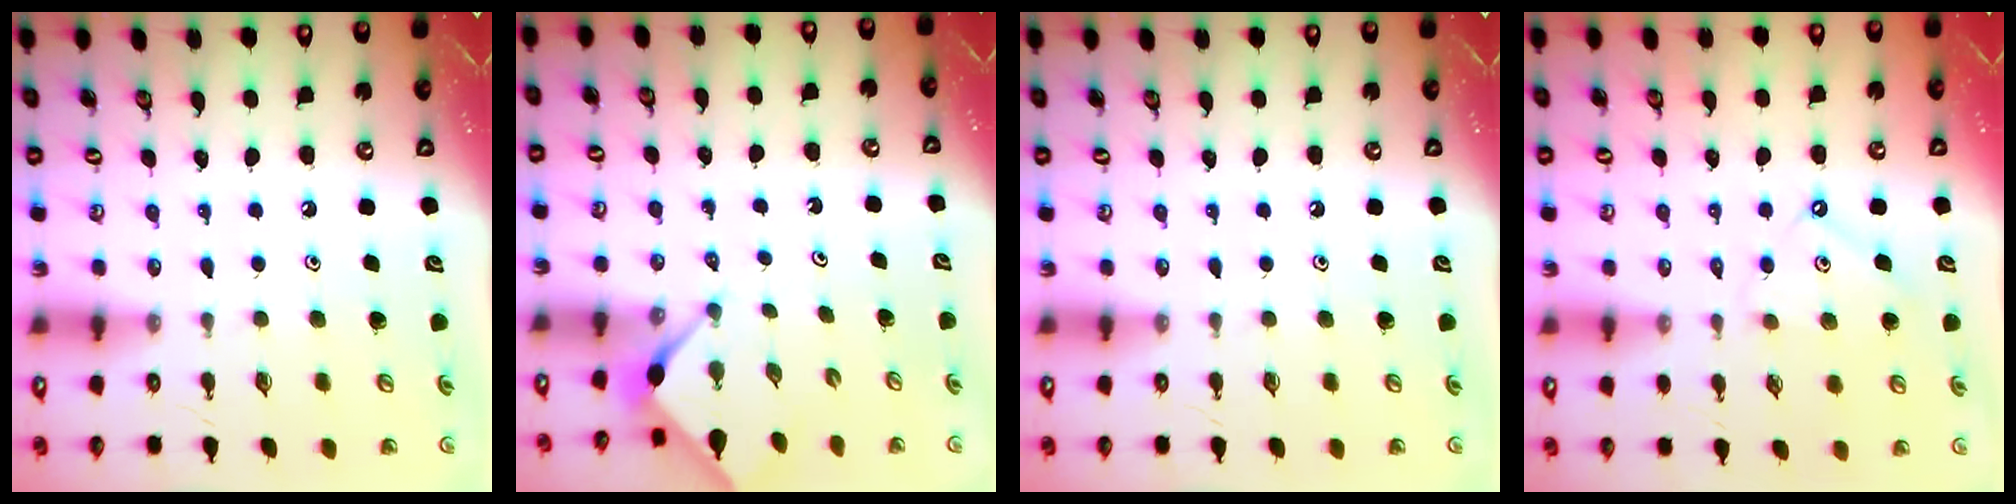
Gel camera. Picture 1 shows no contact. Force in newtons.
{"total": 3.0, "press": 3.0, "slide": 0.3}
{"total": 0.0}
{"total": 7.2, "press": 7.2, "slide": 0.9}